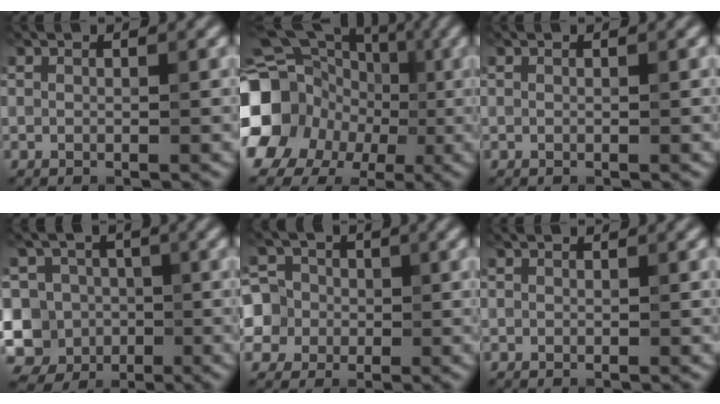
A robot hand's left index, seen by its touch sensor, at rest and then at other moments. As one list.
[{"total": 14.5, "force": [-2.4, 12.9, 6.1], "torque": [-0.129, 0.000, -0.068]}, {"total": 0.0}, {"total": 11.7, "force": [-2.1, 10.9, 3.8], "torque": [-0.092, 0.029, -0.072]}, {"total": 7.0, "force": [0.0, 6.7, 2.0], "torque": [-0.045, 0.029, -0.021]}, {"total": 0.0}]